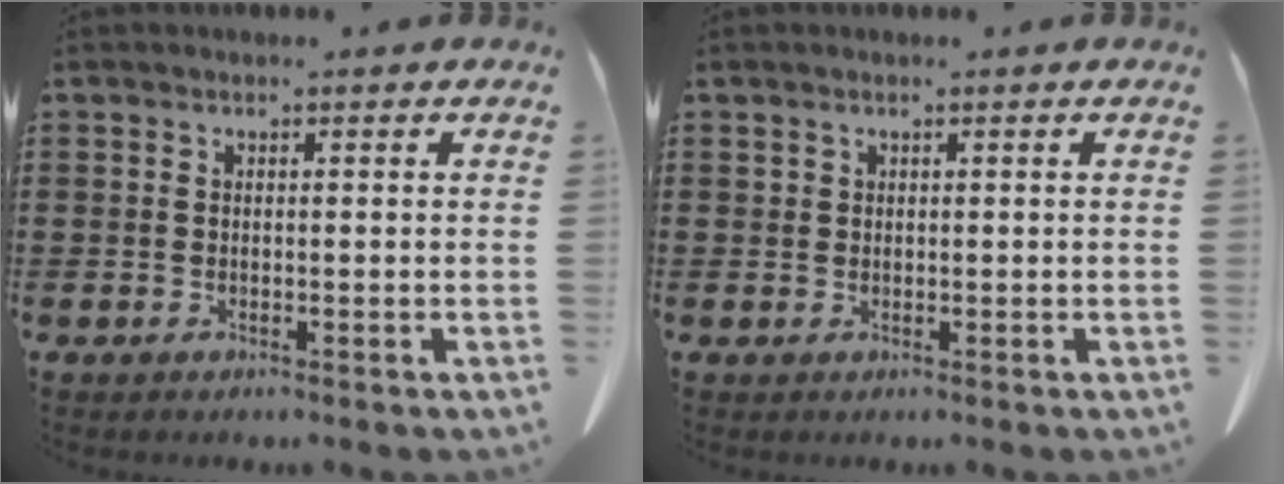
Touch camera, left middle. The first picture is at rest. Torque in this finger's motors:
{"motor_torque": [0.40, 1.10, -1.05, -0.21]}